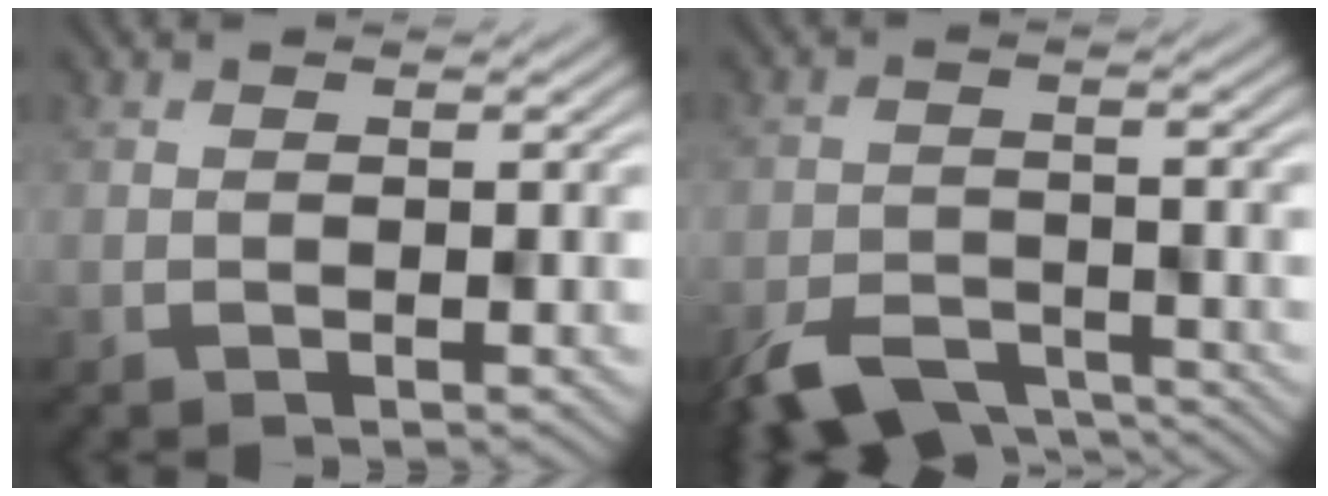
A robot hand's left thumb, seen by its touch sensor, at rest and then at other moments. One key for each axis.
{"total": 6.8, "fx": -5.6, "fy": 2.6, "fz": 2.9, "tx": -0.053, "ty": -0.018, "tz": -0.093}